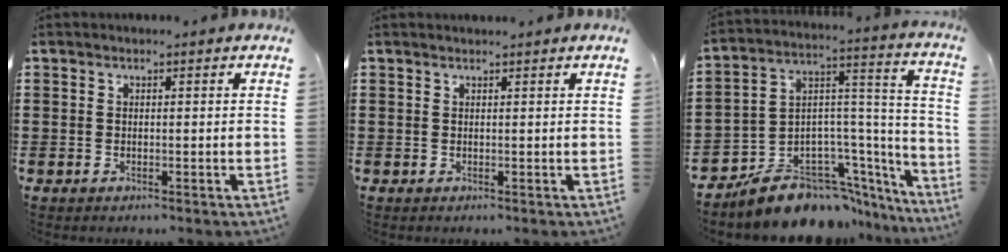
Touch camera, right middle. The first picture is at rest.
{"total": 0.5, "force": [0.5, -0.1, 0.0], "torque": [0.000, 0.001, 0.010]}
{"total": 10.6, "force": [-9.2, 4.7, 2.3], "torque": [-0.039, 0.019, -0.169]}